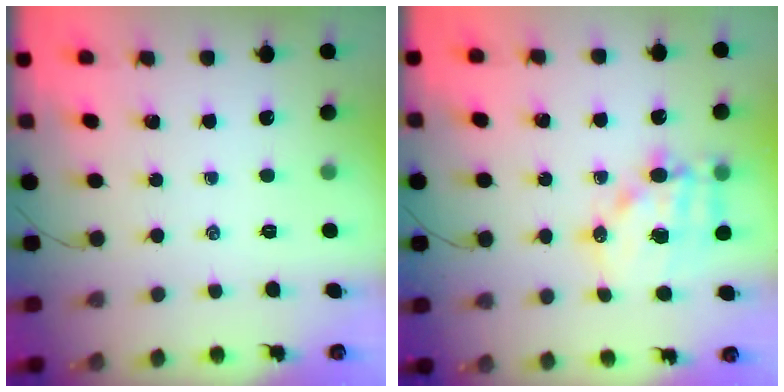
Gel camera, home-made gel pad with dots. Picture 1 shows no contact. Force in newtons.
{"total": 13.8, "press": 13.4, "slide": 3.0}